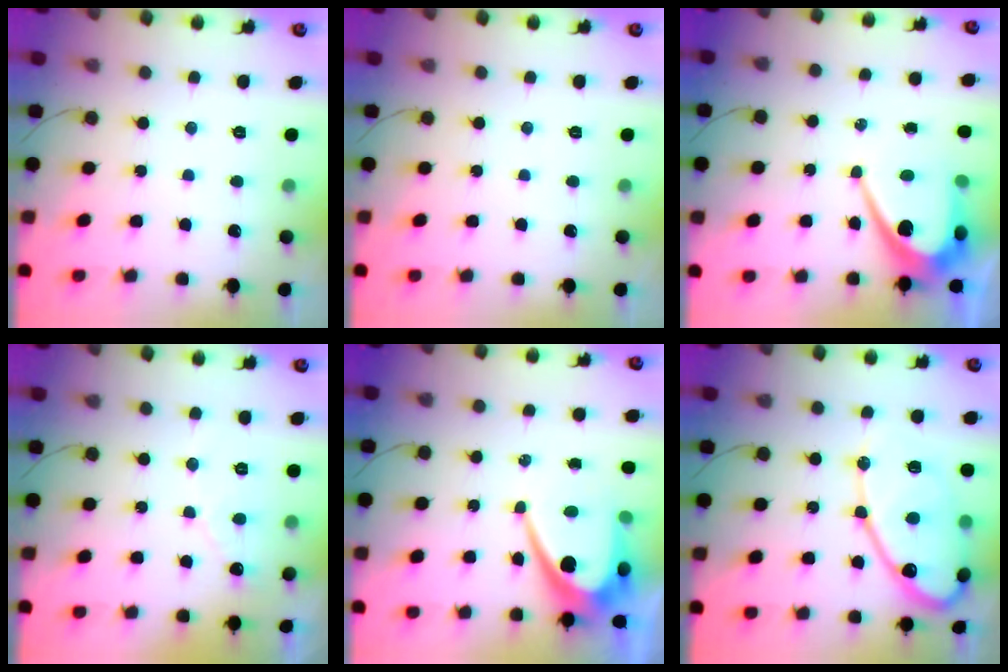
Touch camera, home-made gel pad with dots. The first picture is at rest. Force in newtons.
{"total": 0.0}
{"total": 9.9, "press": 9.9, "slide": 1.0}
{"total": 4.5, "press": 4.5, "slide": 0.2}
{"total": 10.7, "press": 10.6, "slide": 0.9}
{"total": 16.6, "press": 16.6, "slide": 1.3}